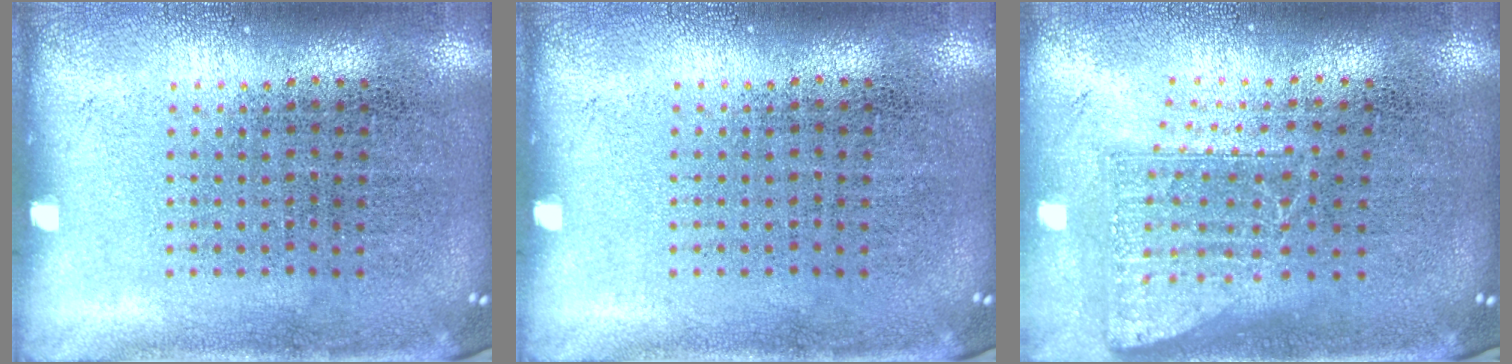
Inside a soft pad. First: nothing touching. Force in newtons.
{"total": 0.0}
{"total": 1.7, "press": 1.3, "slide": 1.1}